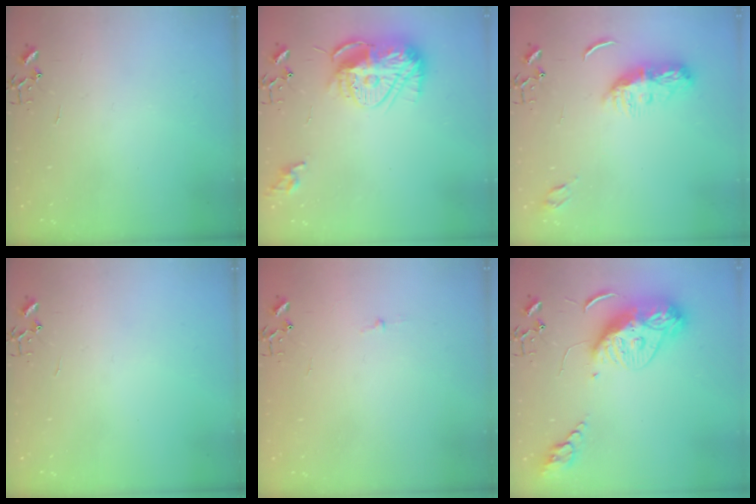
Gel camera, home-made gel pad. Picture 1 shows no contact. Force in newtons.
{"total": 15.3, "press": 15.3, "slide": 0.9}
{"total": 9.4, "press": 9.4, "slide": 0.4}
{"total": 0.0}
{"total": 2.7, "press": 2.7, "slide": 0.3}
{"total": 14.4, "press": 14.4, "slide": 1.3}